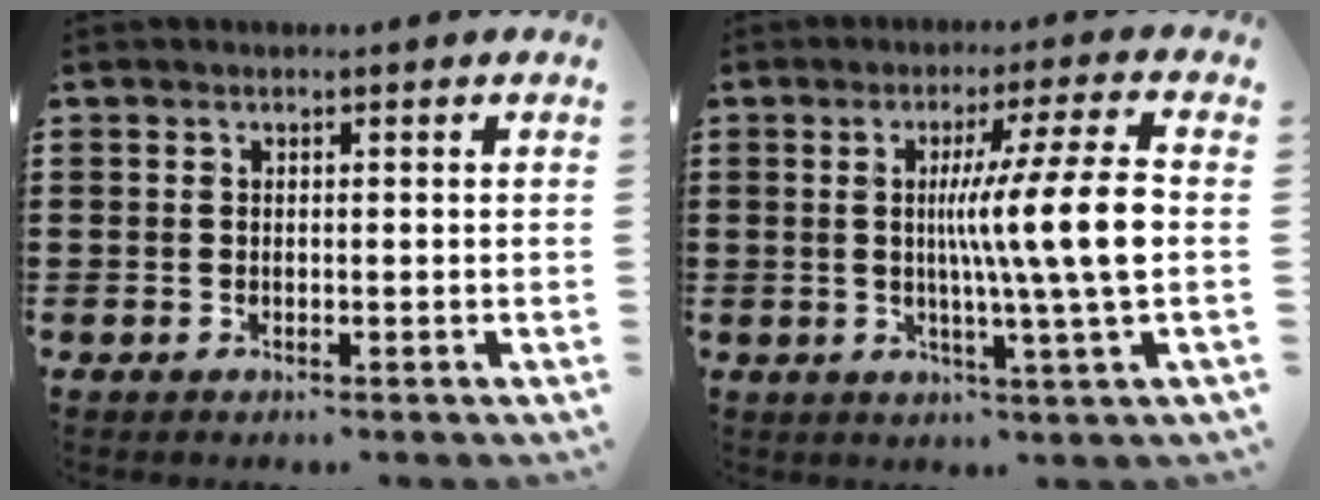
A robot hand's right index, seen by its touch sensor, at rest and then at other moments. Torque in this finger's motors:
{"motor_torque": [1.85, -0.29, 0.53, 0.21]}